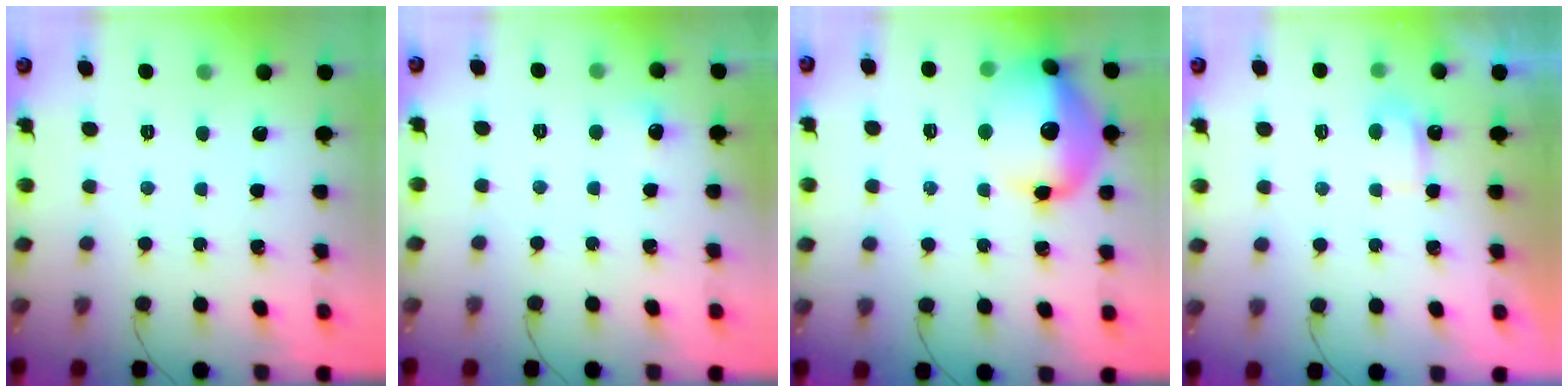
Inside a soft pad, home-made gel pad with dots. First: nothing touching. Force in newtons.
{"total": 4.8, "press": 4.5, "slide": 1.4}
{"total": 17.6, "press": 17.5, "slide": 1.8}
{"total": 3.7, "press": 3.5, "slide": 1.1}